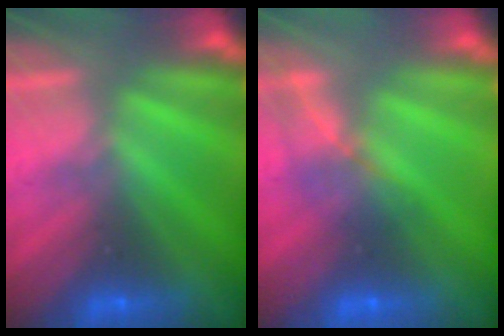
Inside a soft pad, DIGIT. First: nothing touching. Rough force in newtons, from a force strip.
{"total": 1.6}